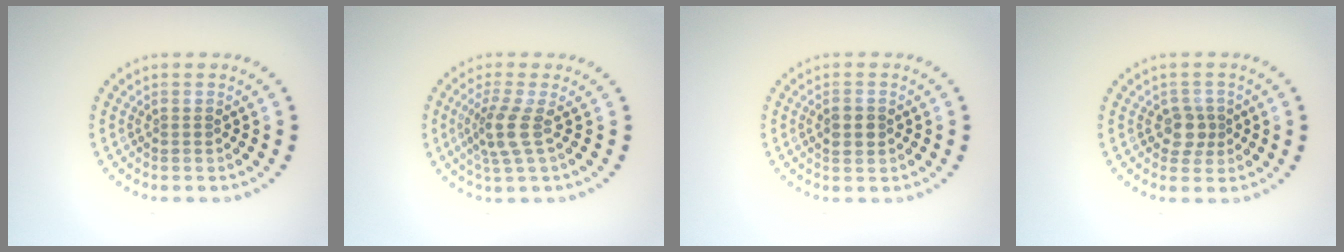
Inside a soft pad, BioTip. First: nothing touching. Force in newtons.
{"total": 2.7, "press": 2.0, "slide": 1.7}
{"total": 2.2, "press": 2.2, "slide": 0.1}
{"total": 1.9, "press": 1.7, "slide": 0.9}